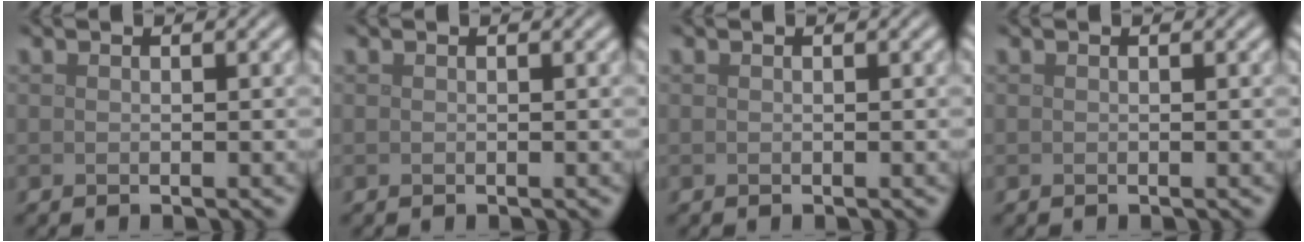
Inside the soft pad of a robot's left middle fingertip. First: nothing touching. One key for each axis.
{"total": 0.0}
{"total": 0.0}
{"total": 0.0}